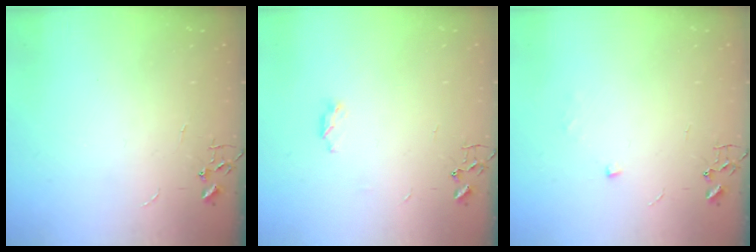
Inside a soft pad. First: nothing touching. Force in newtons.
{"total": 4.2, "press": 4.1, "slide": 0.6}
{"total": 4.3, "press": 4.2, "slide": 1.2}